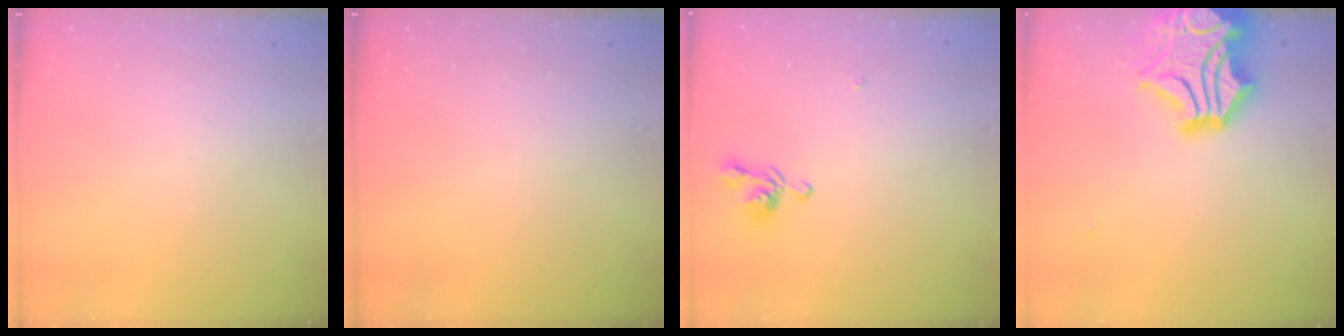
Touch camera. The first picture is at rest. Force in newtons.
{"total": 0.0}
{"total": 1.6, "press": 1.3, "slide": 0.9}
{"total": 9.1, "press": 8.8, "slide": 2.2}